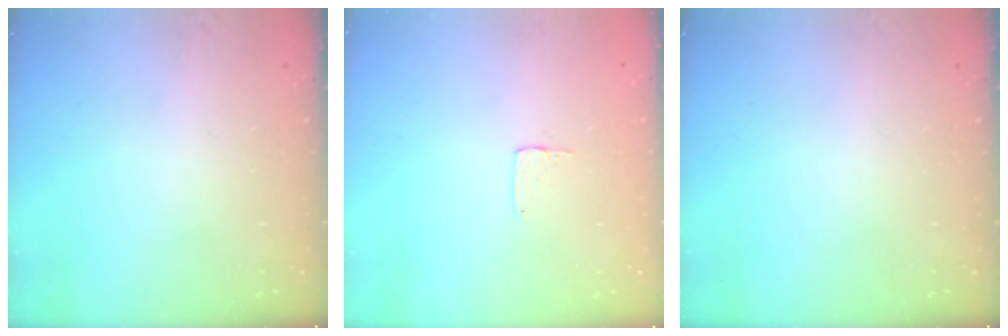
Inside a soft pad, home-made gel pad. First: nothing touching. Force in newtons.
{"total": 3.5, "press": 3.5, "slide": 0.2}
{"total": 0.0}